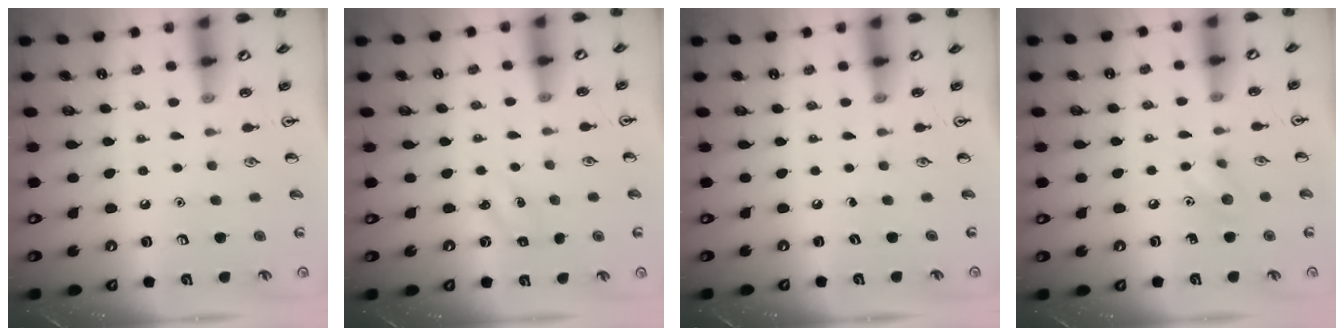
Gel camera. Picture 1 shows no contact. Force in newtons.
{"total": 2.5, "press": 2.3, "slide": 0.9}
{"total": 0.0}
{"total": 5.5, "press": 5.3, "slide": 1.2}